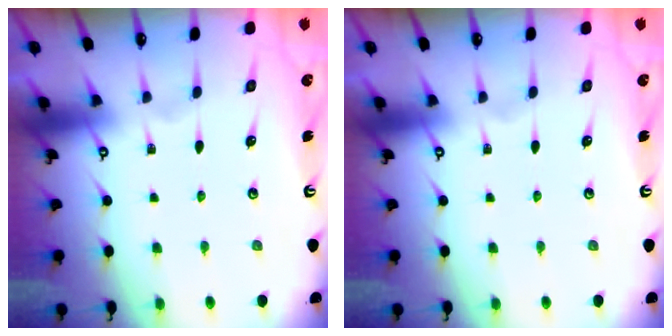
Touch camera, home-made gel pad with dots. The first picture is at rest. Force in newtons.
{"total": 0.0}